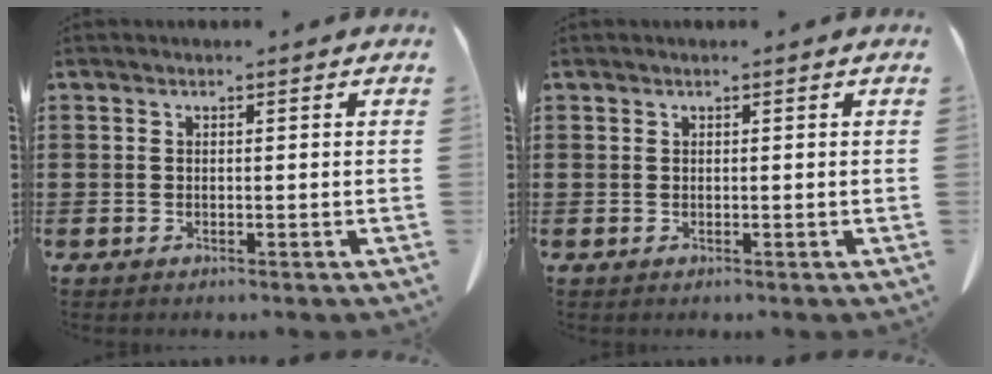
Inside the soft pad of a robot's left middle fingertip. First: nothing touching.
{"total": 0.0}